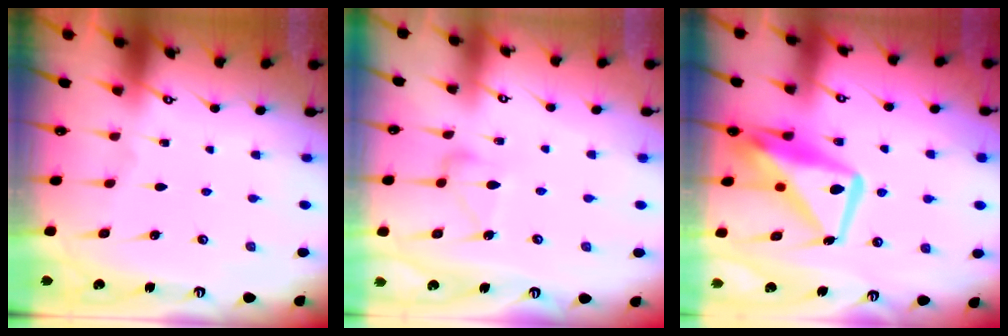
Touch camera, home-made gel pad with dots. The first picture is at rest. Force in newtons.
{"total": 10.3, "press": 10.2, "slide": 0.5}
{"total": 15.9, "press": 15.8, "slide": 1.5}